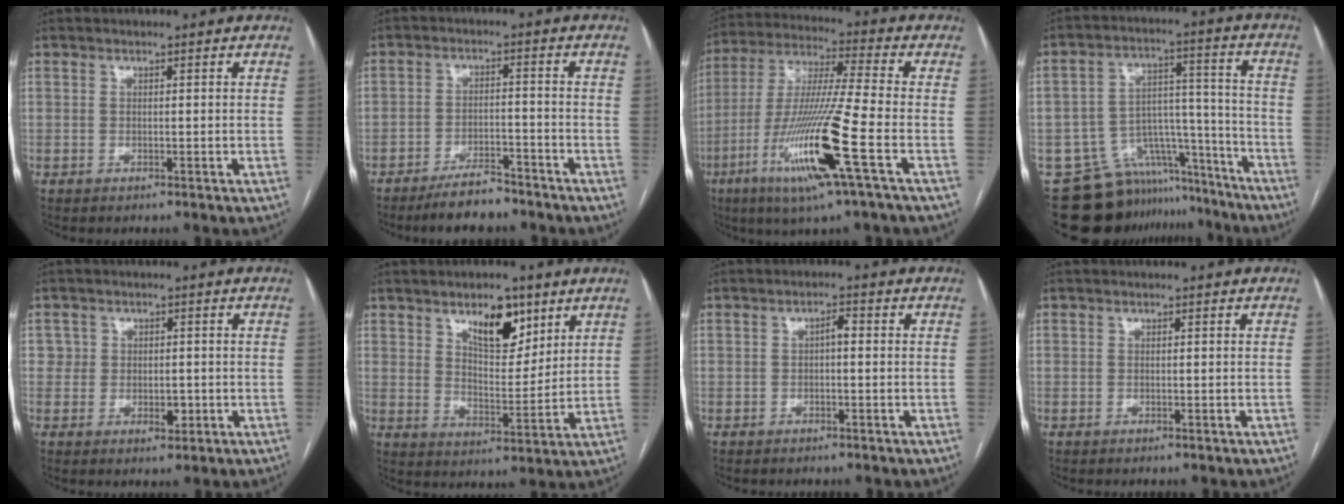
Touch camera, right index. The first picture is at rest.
{"total": 6.2, "force": [-5.3, 1.7, 2.6], "torque": [-0.047, -0.004, -0.090]}
{"total": 17.2, "force": [-6.7, -0.7, 15.9], "torque": [-0.332, -0.026, -0.129]}
{"total": 16.2, "force": [-14.1, 7.6, 2.3], "torque": [-0.028, 0.067, -0.201]}
{"total": 3.2, "force": [-0.2, 2.9, 1.4], "torque": [-0.007, 0.005, 0.001]}
{"total": 9.3, "force": [5.7, 3.8, 6.3], "torque": [-0.105, -0.003, 0.099]}
{"total": 1.8, "force": [0.1, 0.6, 1.7], "torque": [-0.029, 0.010, 0.003]}
{"total": 0.0}